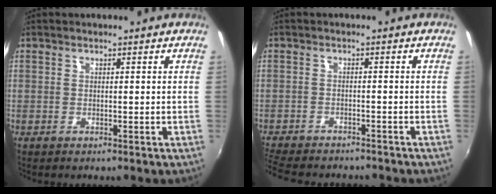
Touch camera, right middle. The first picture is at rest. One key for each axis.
{"total": 11.1, "fx": -9.8, "fy": 3.0, "fz": 4.2, "tx": -0.111, "ty": -0.023, "tz": -0.156}